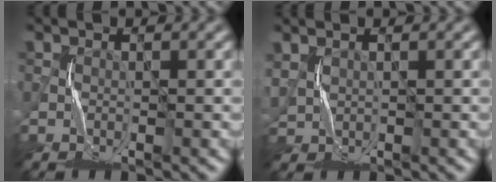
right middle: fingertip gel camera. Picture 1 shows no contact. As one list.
[{"total": 1.4, "force": [0.8, 1.0, 0.4], "torque": [-0.020, 0.004, 0.025]}]